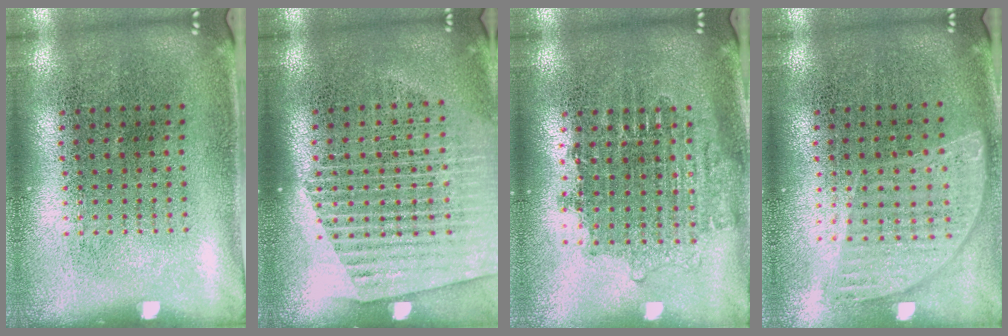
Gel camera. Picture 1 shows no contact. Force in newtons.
{"total": 1.6, "press": 1.5, "slide": 0.5}
{"total": 1.6, "press": 1.3, "slide": 0.9}
{"total": 0.9, "press": 0.8, "slide": 0.2}